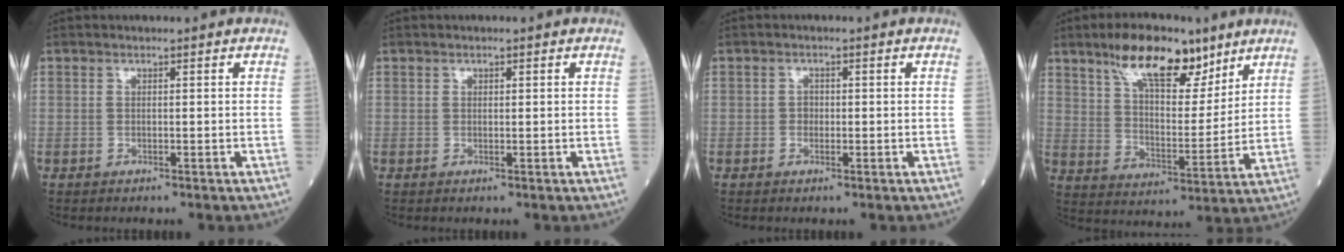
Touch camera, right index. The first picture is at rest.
{"total": 0.5, "force": [0.3, 0.3, 0.3], "torque": [-0.003, -0.001, 0.003]}
{"total": 1.4, "force": [-0.1, 1.1, 0.8], "torque": [-0.011, 0.003, -0.002]}
{"total": 14.3, "force": [9.6, 5.2, 9.2], "torque": [-0.152, 0.006, 0.167]}